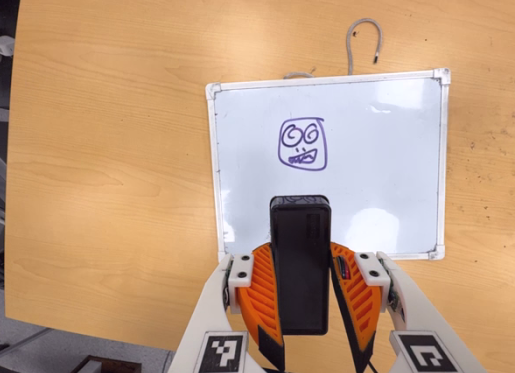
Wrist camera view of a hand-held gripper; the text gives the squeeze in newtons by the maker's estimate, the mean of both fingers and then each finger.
{"total": 8.0, "left": 6.7, "right": 9.3}